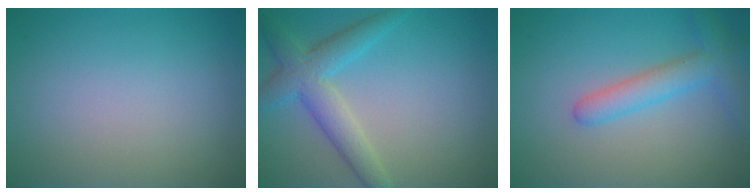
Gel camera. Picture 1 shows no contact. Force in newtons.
{"total": 4.5, "press": 4.5, "slide": 0.1}
{"total": 3.5, "press": 3.5, "slide": 0.2}